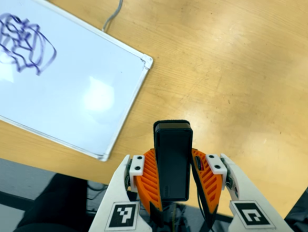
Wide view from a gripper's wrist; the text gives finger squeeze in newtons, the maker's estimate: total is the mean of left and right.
{"total": 4.5, "left": 3.2, "right": 5.8}